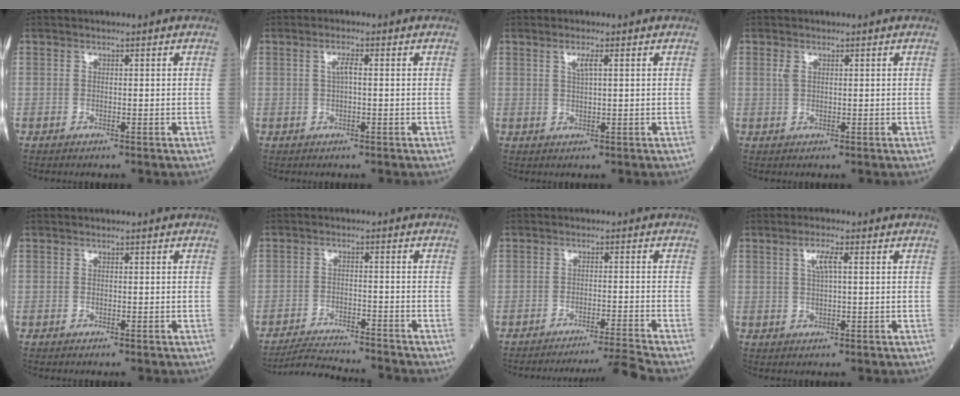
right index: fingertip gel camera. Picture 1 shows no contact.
{"total": 1.7, "force": [0.2, 0.3, 1.7], "torque": [-0.034, 0.005, 0.003]}
{"total": 1.9, "force": [0.8, 0.1, 1.7], "torque": [-0.037, 0.001, 0.015]}
{"total": 1.1, "force": [0.5, 0.6, 0.8], "torque": [-0.023, 0.006, 0.013]}
{"total": 0.0}
{"total": 8.6, "force": [-8.4, -0.5, 1.6], "torque": [-0.026, -0.005, -0.141]}
{"total": 8.1, "force": [-7.0, -4.1, 0.7], "torque": [-0.005, -0.010, -0.105]}
{"total": 2.8, "force": [1.0, 0.6, 2.6], "torque": [-0.052, 0.005, 0.017]}